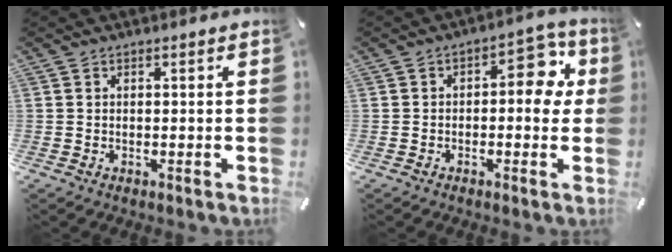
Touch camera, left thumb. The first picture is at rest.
{"total": 9.1, "force": [1.0, 4.9, 7.6], "torque": [-0.087, -0.005, 0.006]}